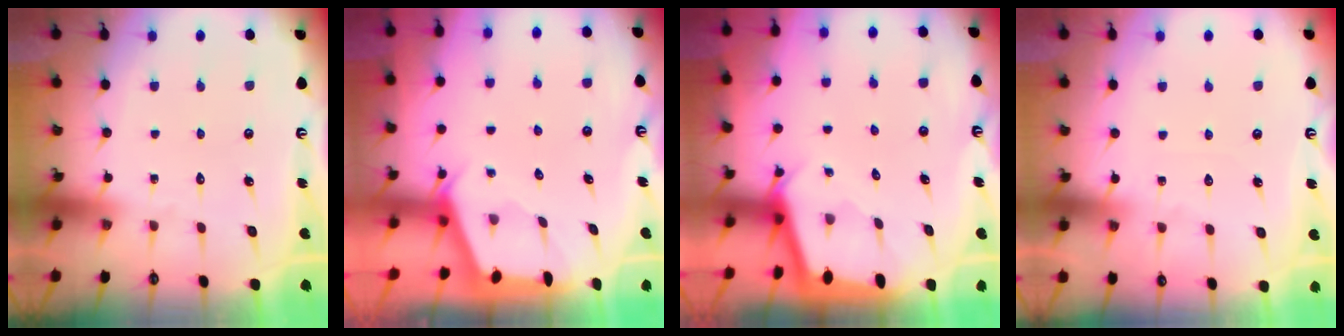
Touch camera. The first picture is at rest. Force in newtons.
{"total": 2.1, "press": 2.0, "slide": 0.3}
{"total": 2.3, "press": 2.3, "slide": 0.1}
{"total": 5.3, "press": 5.2, "slide": 0.7}